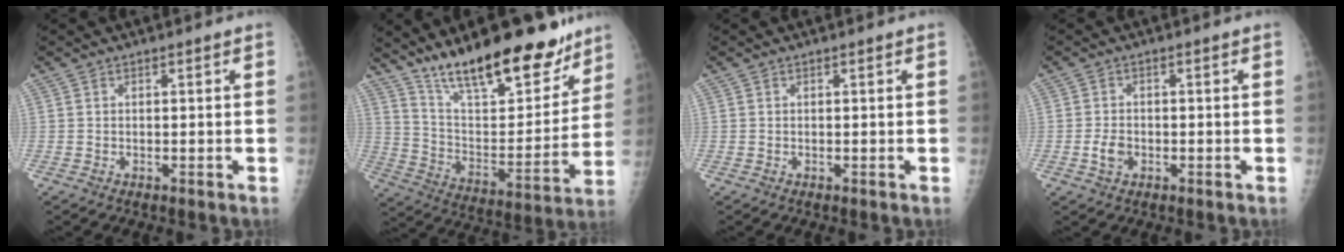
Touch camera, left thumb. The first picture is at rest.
{"total": 23.9, "force": [17.9, 8.0, 13.6], "torque": [-0.166, -0.094, 0.292]}
{"total": 0.0}
{"total": 2.8, "force": [-0.8, 2.0, 1.8], "torque": [-0.030, 0.005, -0.015]}